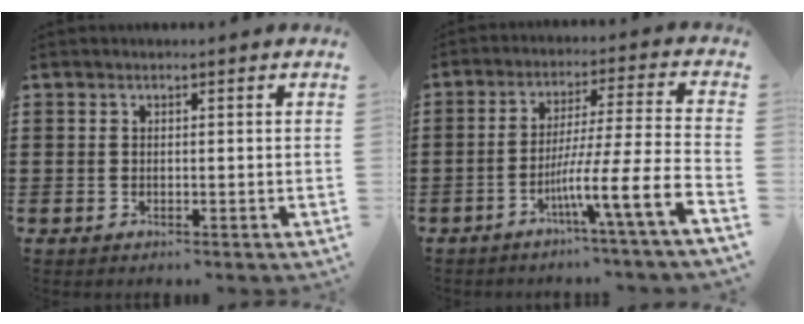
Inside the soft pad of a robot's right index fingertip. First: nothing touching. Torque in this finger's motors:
{"motor_torque": [2.14, 0.00, 0.32, 0.21]}